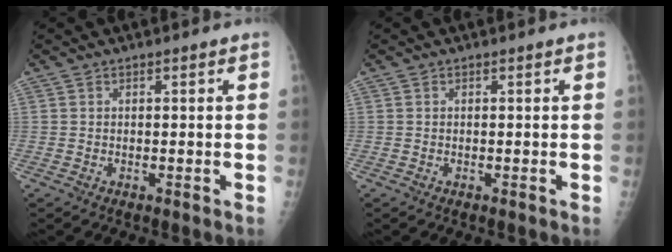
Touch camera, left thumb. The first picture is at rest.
{"total": 0.0}